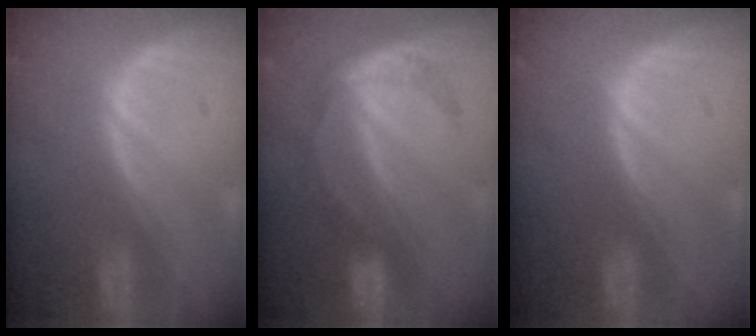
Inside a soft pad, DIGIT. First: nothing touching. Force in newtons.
{"total": 5.7, "press": 4.8, "slide": 3.0}
{"total": 0.0}